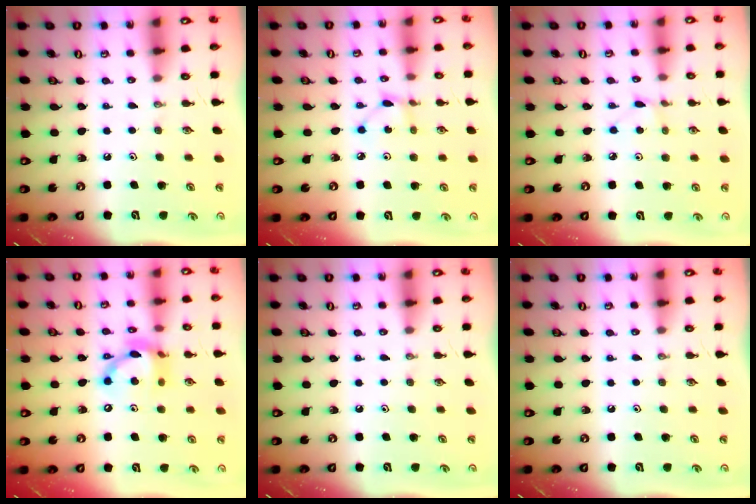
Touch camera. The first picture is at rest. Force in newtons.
{"total": 1.9, "press": 1.9, "slide": 0.3}
{"total": 1.9, "press": 1.9, "slide": 0.3}
{"total": 12.8, "press": 12.8, "slide": 0.9}
{"total": 0.0}
{"total": 0.0}